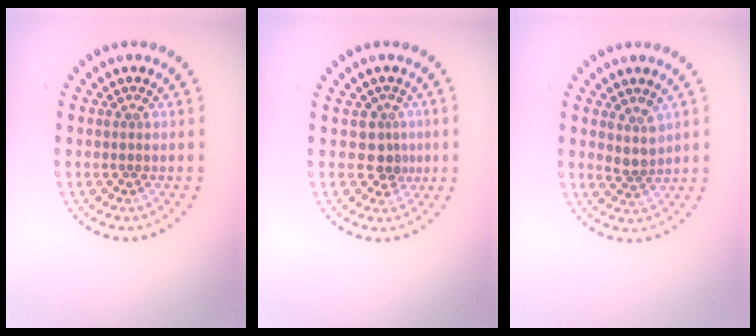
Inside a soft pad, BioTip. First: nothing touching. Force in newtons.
{"total": 2.2, "press": 1.8, "slide": 1.4}
{"total": 2.0, "press": 1.5, "slide": 1.2}